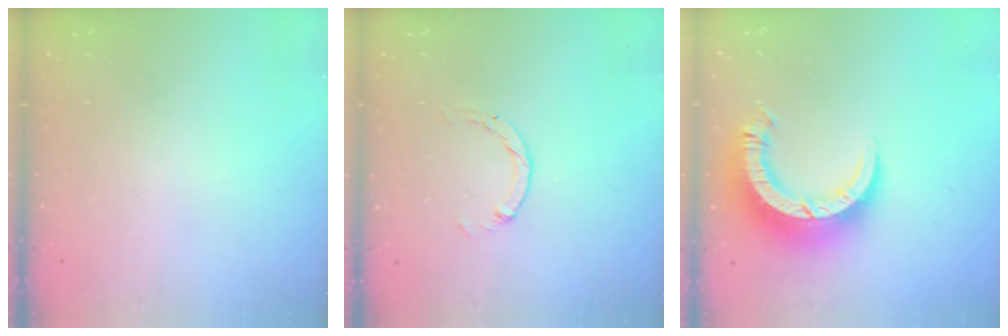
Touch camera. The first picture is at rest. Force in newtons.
{"total": 1.5, "press": 1.5, "slide": 0.2}
{"total": 12.6, "press": 12.6, "slide": 1.4}